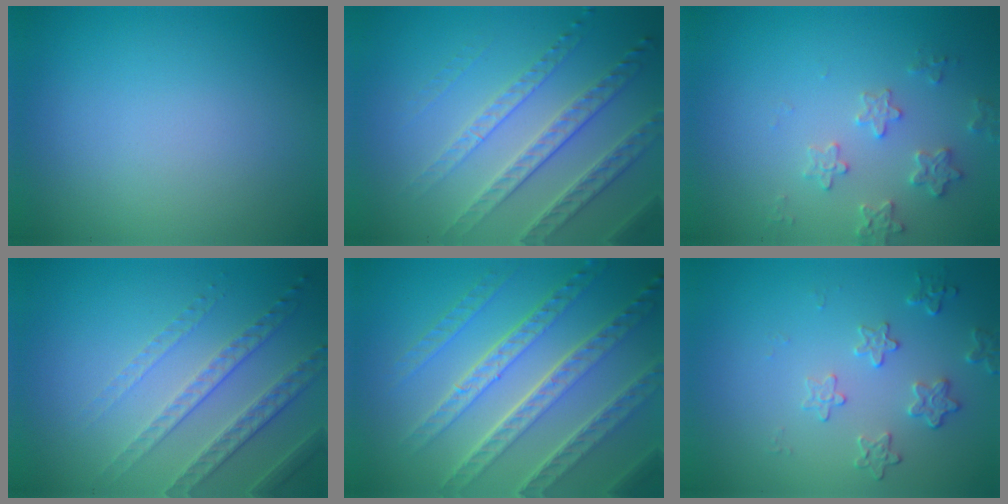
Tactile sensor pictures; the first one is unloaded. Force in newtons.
{"total": 4.4, "press": 3.9, "slide": 2.1}
{"total": 2.5, "press": 2.4, "slide": 0.6}
{"total": 4.6, "press": 3.3, "slide": 3.3}
{"total": 8.0, "press": 5.6, "slide": 5.8}
{"total": 2.2, "press": 1.6, "slide": 1.6}